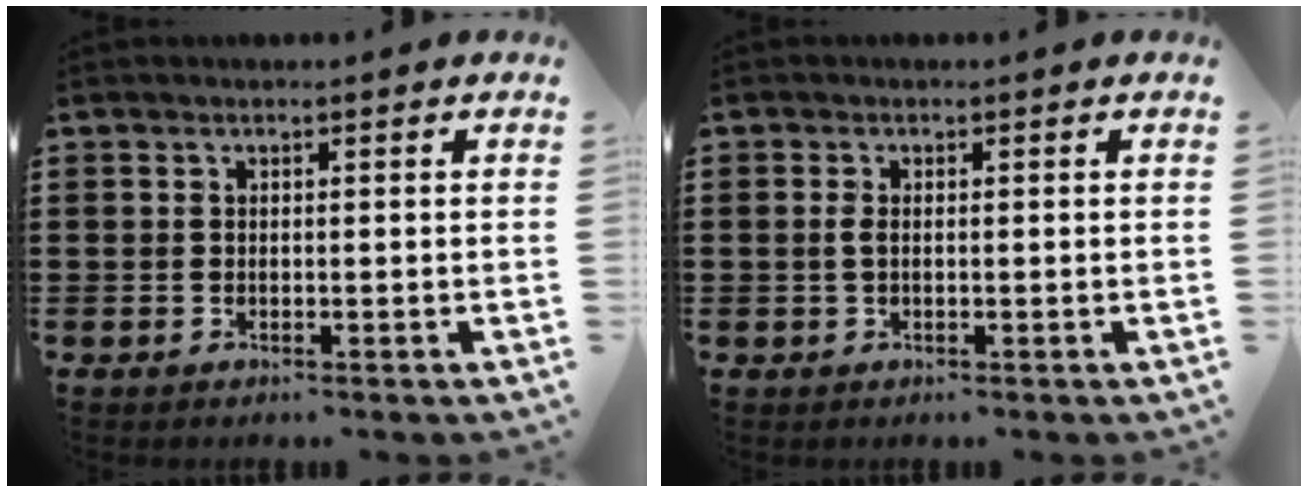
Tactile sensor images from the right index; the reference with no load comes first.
{"total": 1.3, "force": [-0.1, 0.5, 1.2], "torque": [-0.031, -0.001, -0.005]}